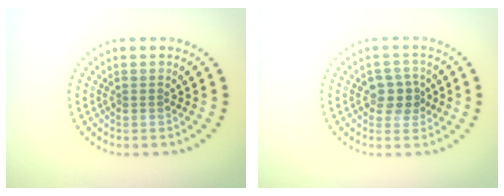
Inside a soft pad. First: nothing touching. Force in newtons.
{"total": 2.6, "press": 2.5, "slide": 0.9}